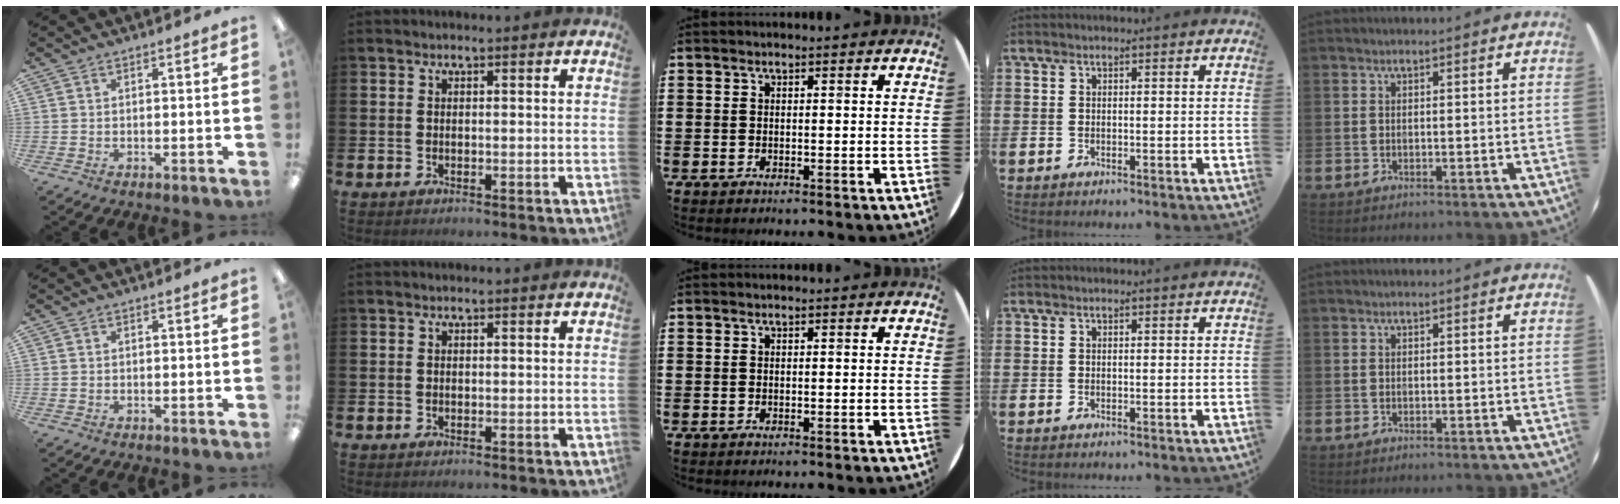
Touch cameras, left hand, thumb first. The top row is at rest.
{}